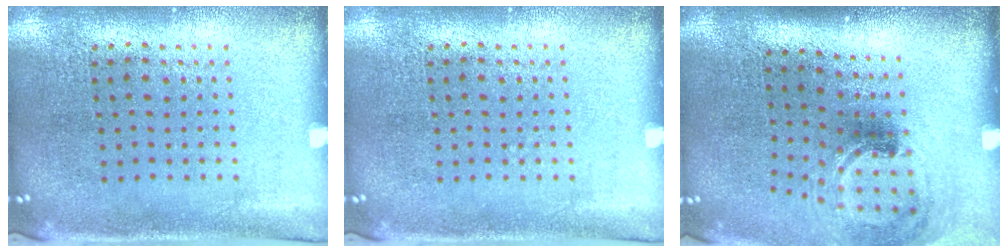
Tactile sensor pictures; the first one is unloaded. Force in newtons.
{"total": 0.0}
{"total": 1.5, "press": 1.2, "slide": 1.0}